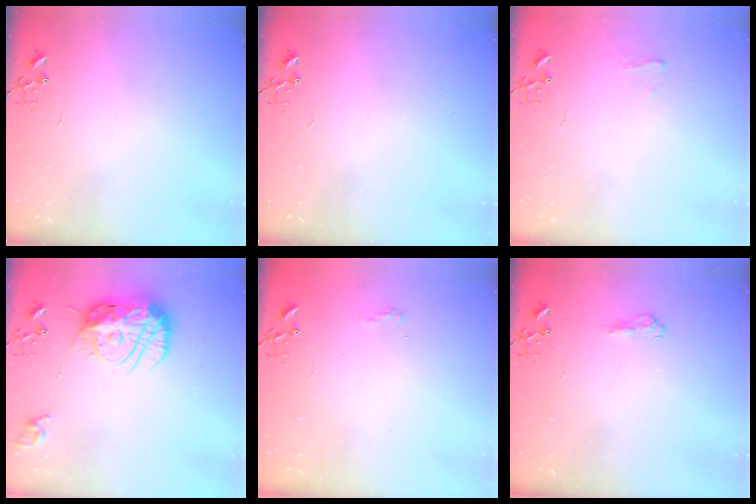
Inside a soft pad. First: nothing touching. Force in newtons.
{"total": 0.0}
{"total": 5.2, "press": 5.1, "slide": 0.6}
{"total": 17.6, "press": 17.5, "slide": 1.6}
{"total": 5.9, "press": 5.9, "slide": 0.8}
{"total": 7.9, "press": 7.8, "slide": 0.8}